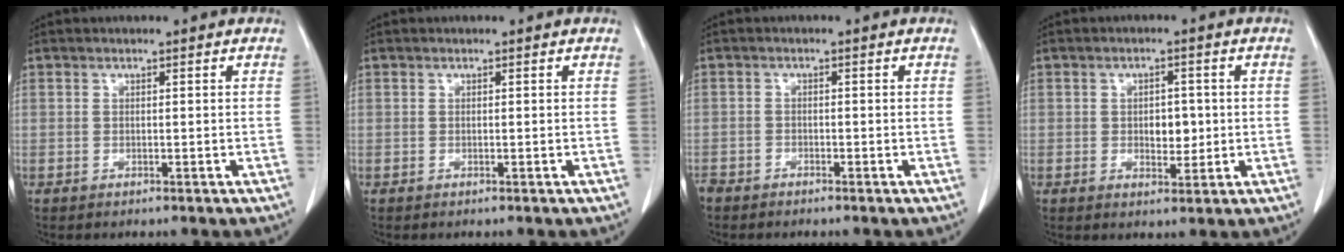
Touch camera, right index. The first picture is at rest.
{"total": 0.0}
{"total": 2.6, "force": [-2.3, 1.1, 0.5], "torque": [-0.009, -0.001, -0.041]}
{"total": 3.7, "force": [-0.1, 2.2, 3.0], "torque": [-0.040, 0.000, 0.004]}